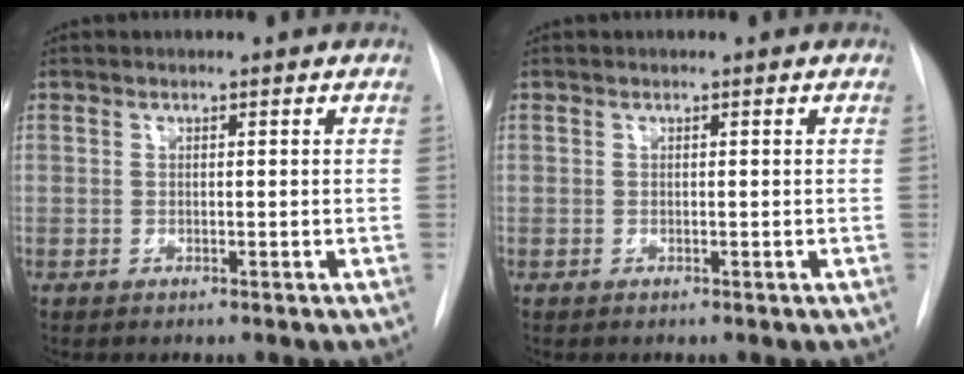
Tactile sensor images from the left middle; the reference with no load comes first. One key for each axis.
{"total": 0.0}